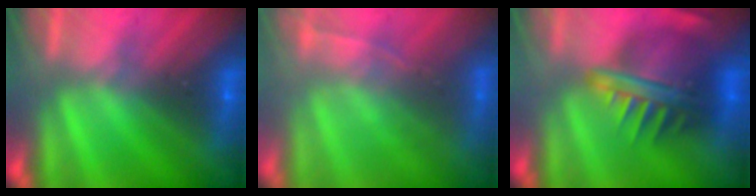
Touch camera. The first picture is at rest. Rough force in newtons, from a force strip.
{"total": 1.8}
{"total": 7.4}